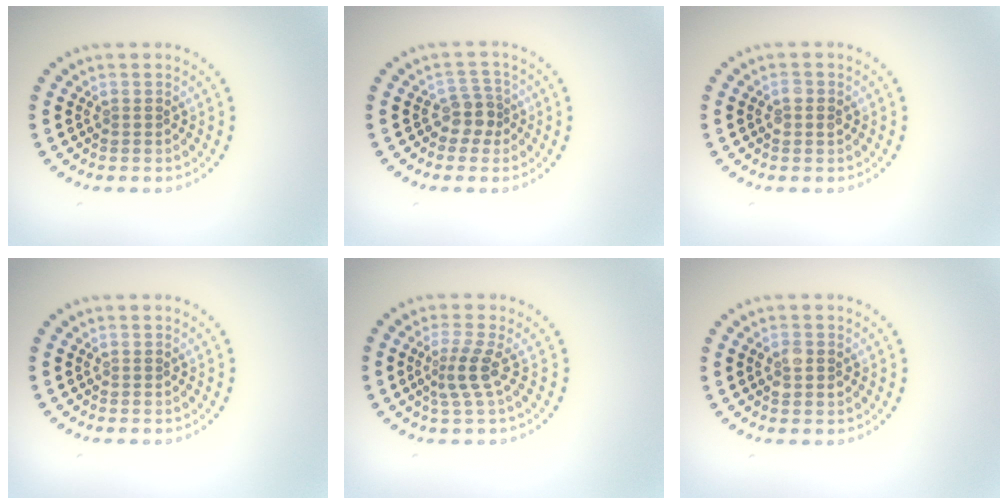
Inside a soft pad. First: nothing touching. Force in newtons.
{"total": 2.3, "press": 1.8, "slide": 1.4}
{"total": 1.1, "press": 1.1, "slide": 0.0}
{"total": 0.0}
{"total": 2.4, "press": 1.7, "slide": 1.7}
{"total": 1.9, "press": 1.9, "slide": 0.1}